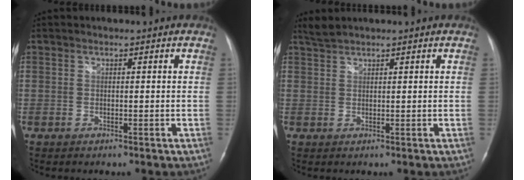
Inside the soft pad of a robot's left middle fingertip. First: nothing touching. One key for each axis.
{"total": 1.7, "fx": 1.7, "fy": -0.1, "fz": 0.3, "tx": -0.012, "ty": 0.012, "tz": 0.040}